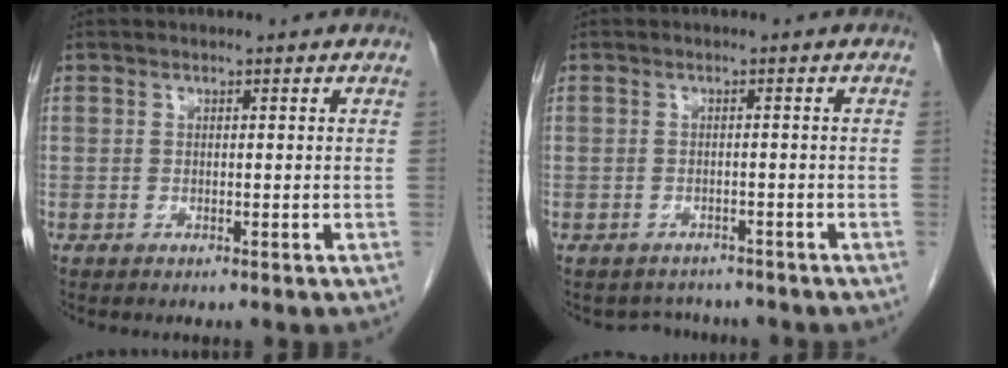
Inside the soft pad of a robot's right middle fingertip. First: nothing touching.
{"total": 3.5, "force": [-3.1, 1.6, -0.2], "torque": [0.001, 0.006, -0.044]}